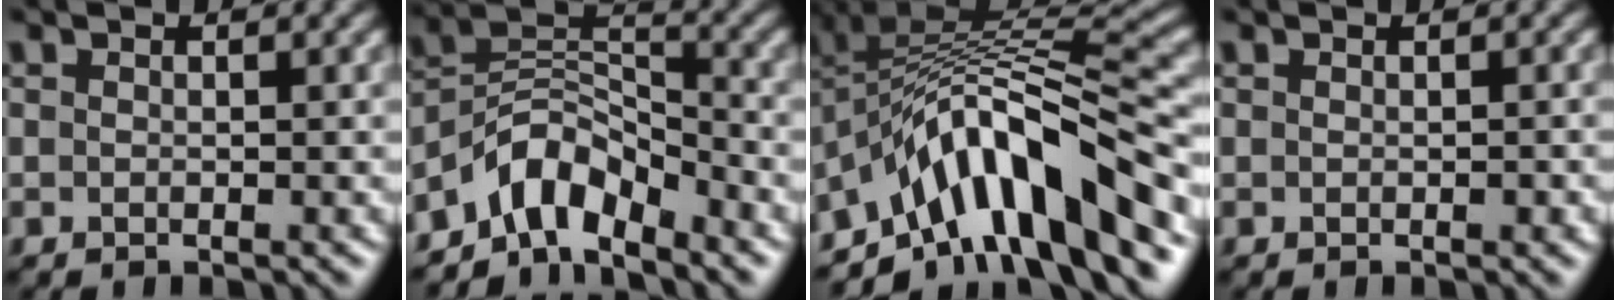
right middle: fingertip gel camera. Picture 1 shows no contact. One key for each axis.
{"total": 6.0, "fx": -4.6, "fy": 2.6, "fz": 3.0, "tx": -0.040, "ty": 0.005, "tz": -0.095}
{"total": 12.0, "fx": -5.8, "fy": 3.8, "fz": 9.8, "tx": -0.144, "ty": 0.021, "tz": -0.101}
{"total": 0.6, "fx": -0.2, "fy": 0.2, "fz": 0.5, "tx": -0.010, "ty": 0.001, "tz": 0.000}